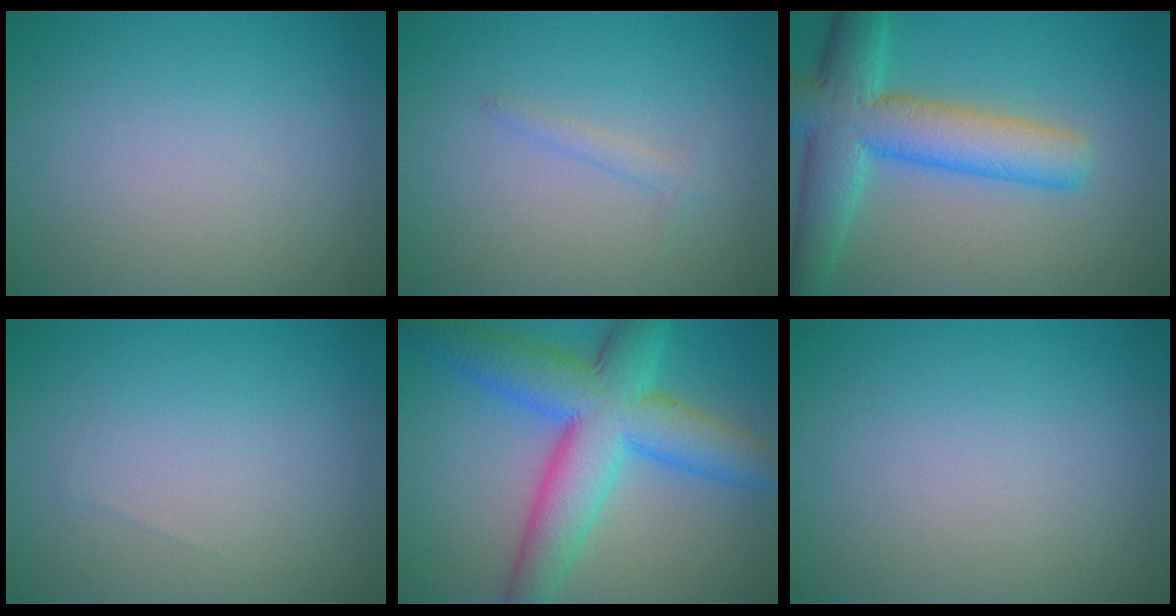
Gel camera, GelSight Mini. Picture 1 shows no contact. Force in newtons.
{"total": 1.0, "press": 1.0, "slide": 0.0}
{"total": 8.2, "press": 8.2, "slide": 0.4}
{"total": 0.0}
{"total": 9.9, "press": 9.9, "slide": 0.4}
{"total": 0.0}